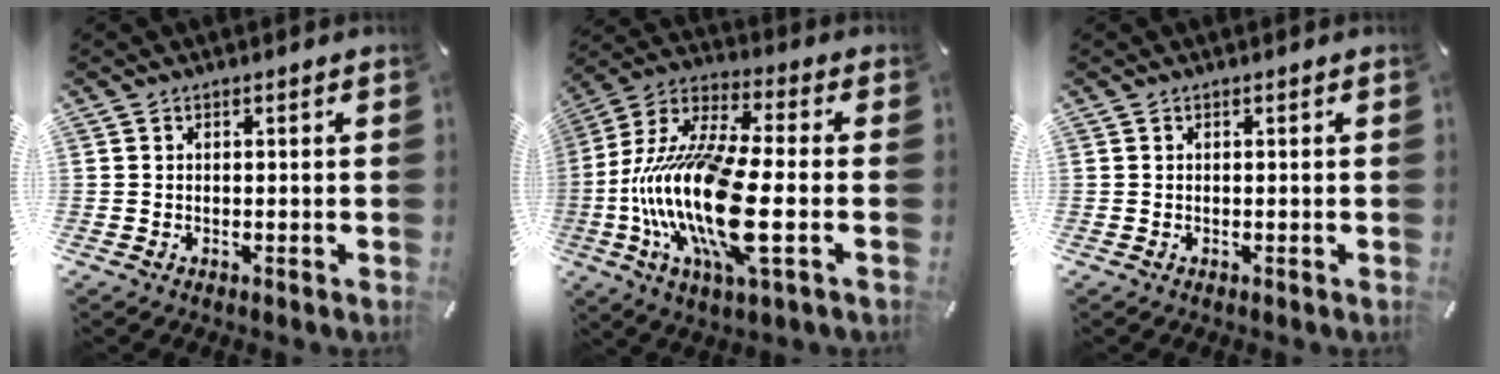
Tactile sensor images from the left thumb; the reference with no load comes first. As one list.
[{"total": 22.1, "force": [-4.7, 7.0, 20.4], "torque": [-0.447, -0.017, -0.084]}, {"total": 0.0}]